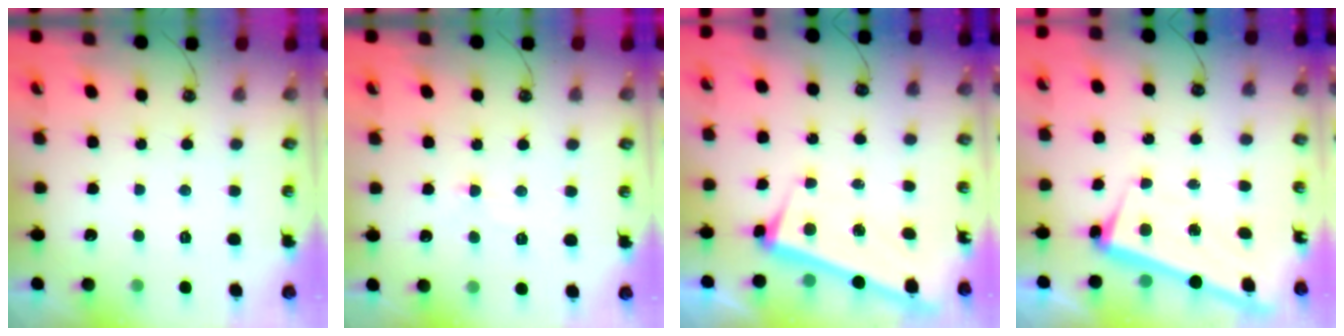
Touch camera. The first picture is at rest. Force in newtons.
{"total": 2.0, "press": 1.9, "slide": 0.5}
{"total": 3.3, "press": 3.1, "slide": 1.1}
{"total": 2.4, "press": 2.2, "slide": 0.9}